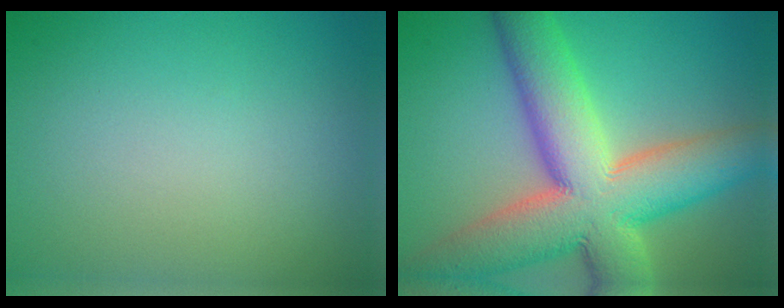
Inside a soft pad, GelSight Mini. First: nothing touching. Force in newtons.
{"total": 13.9, "press": 13.9, "slide": 1.0}